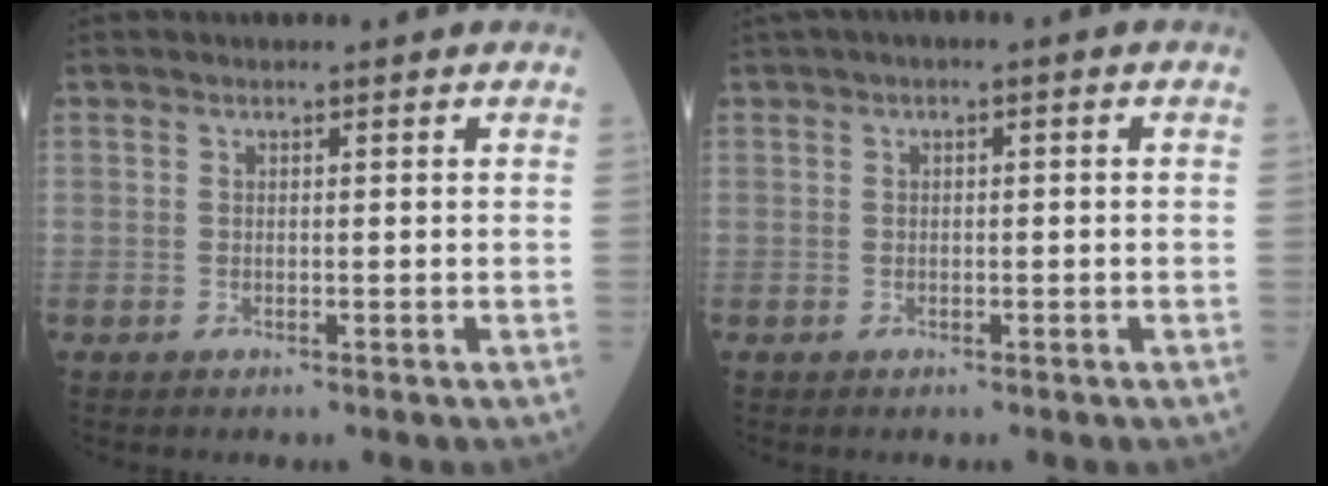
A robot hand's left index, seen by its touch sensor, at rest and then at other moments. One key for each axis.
{"total": 1.3, "fx": 0.0, "fy": 0.3, "fz": 1.2, "tx": -0.019, "ty": 0.009, "tz": -0.001}